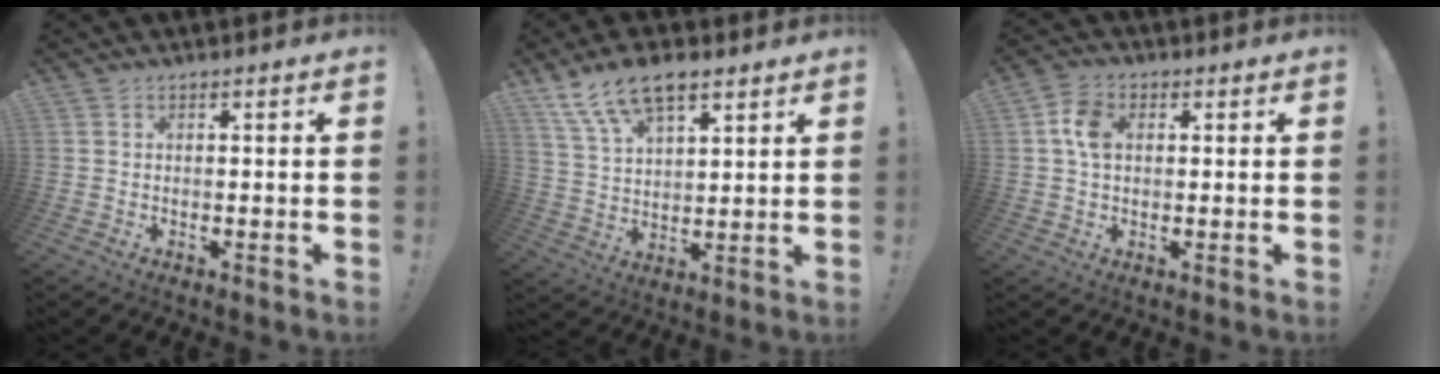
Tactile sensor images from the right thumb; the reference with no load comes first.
{"total": 11.9, "force": [8.2, 5.2, 6.9], "torque": [-0.129, -0.034, 0.153]}
{"total": 7.2, "force": [1.1, 5.0, 5.1], "torque": [-0.087, 0.007, 0.023]}